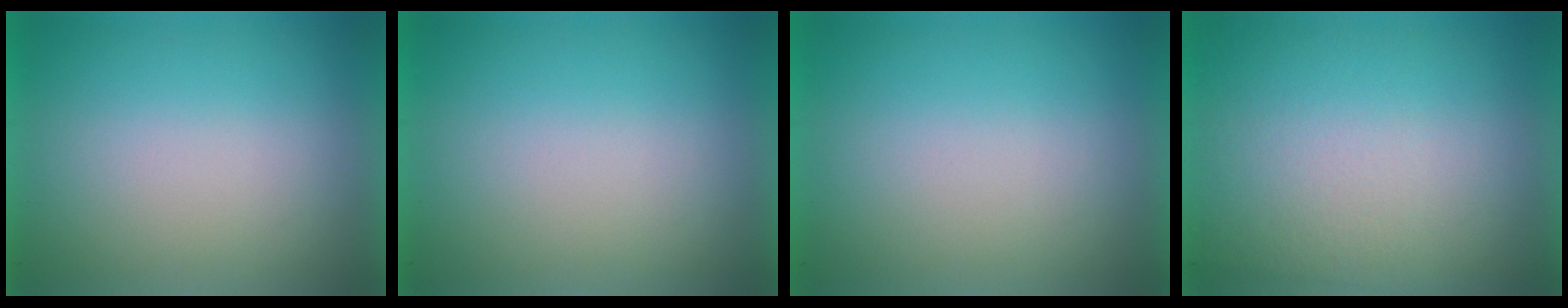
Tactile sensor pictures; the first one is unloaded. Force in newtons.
{"total": 0.0}
{"total": 1.4}
{"total": 2.9}